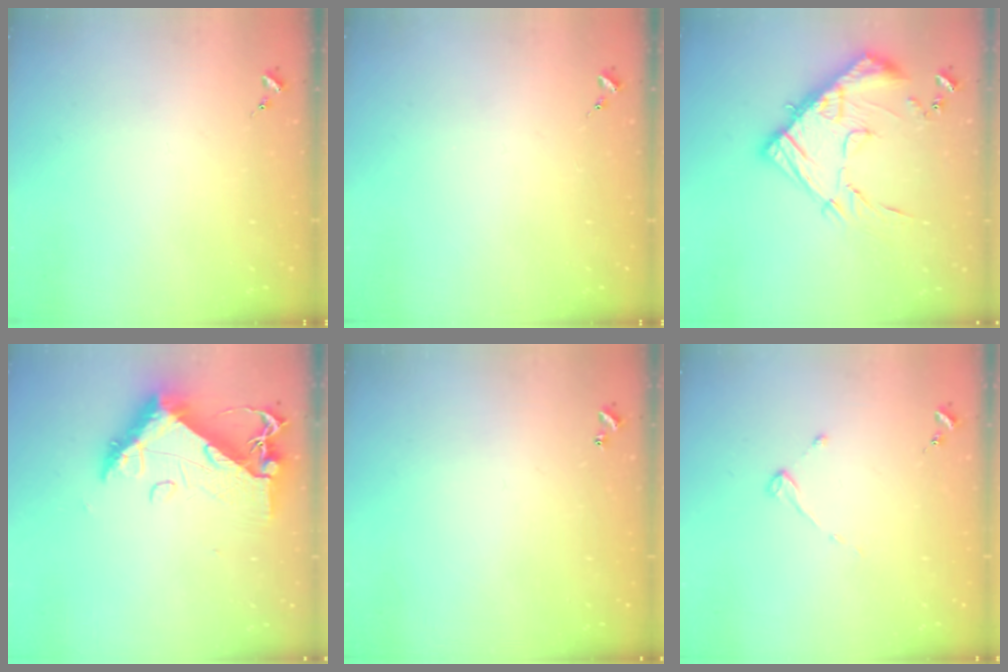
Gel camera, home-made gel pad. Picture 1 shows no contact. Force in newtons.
{"total": 0.0}
{"total": 19.3, "press": 19.2, "slide": 2.0}
{"total": 13.1, "press": 13.1, "slide": 1.4}
{"total": 0.9, "press": 0.9, "slide": 0.2}
{"total": 2.7, "press": 2.7, "slide": 0.3}